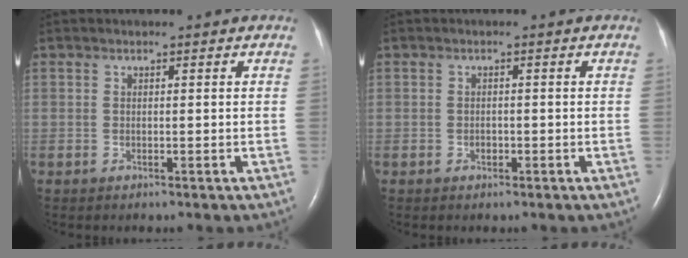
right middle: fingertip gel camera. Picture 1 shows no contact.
{"total": 0.8, "force": [-0.4, 0.6, 0.4], "torque": [-0.005, 0.003, -0.006]}